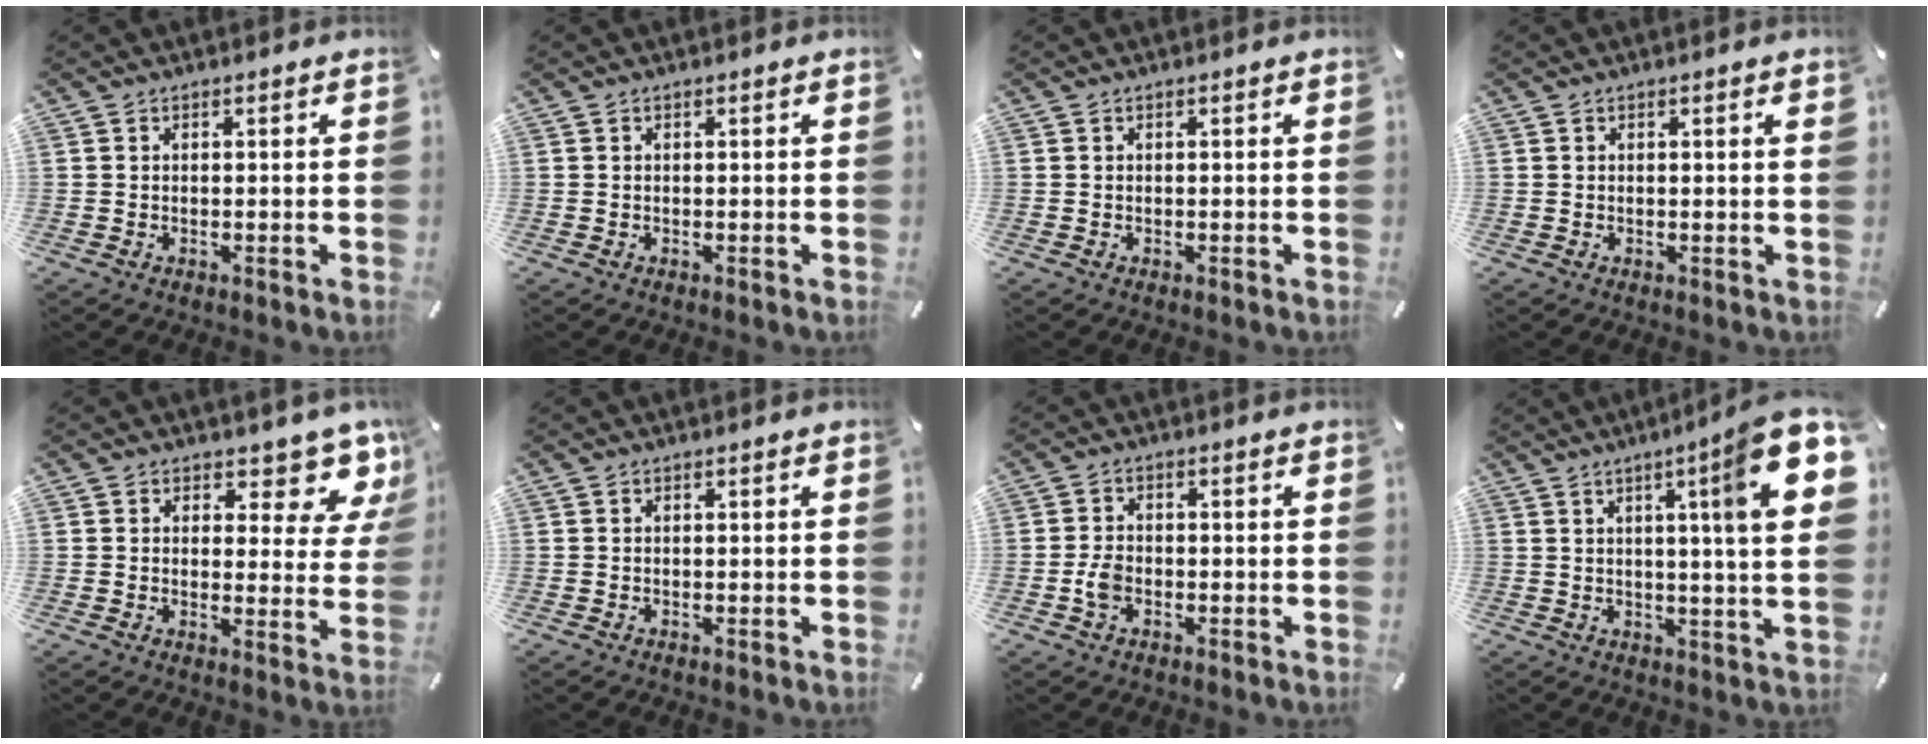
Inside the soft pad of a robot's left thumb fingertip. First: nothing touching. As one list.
[{"total": 0.0}, {"total": 0.0}, {"total": 1.2, "force": [0.3, 0.1, 1.1], "torque": [-0.021, -0.001, 0.004]}, {"total": 8.6, "force": [6.3, 4.1, 4.2], "torque": [-0.033, -0.060, 0.104]}, {"total": 0.0}, {"total": 3.4, "force": [-1.0, 2.4, 2.2], "torque": [-0.051, 0.003, -0.022]}, {"total": 16.2, "force": [6.1, 0.6, 15.0], "torque": [-0.229, -0.037, 0.078]}]